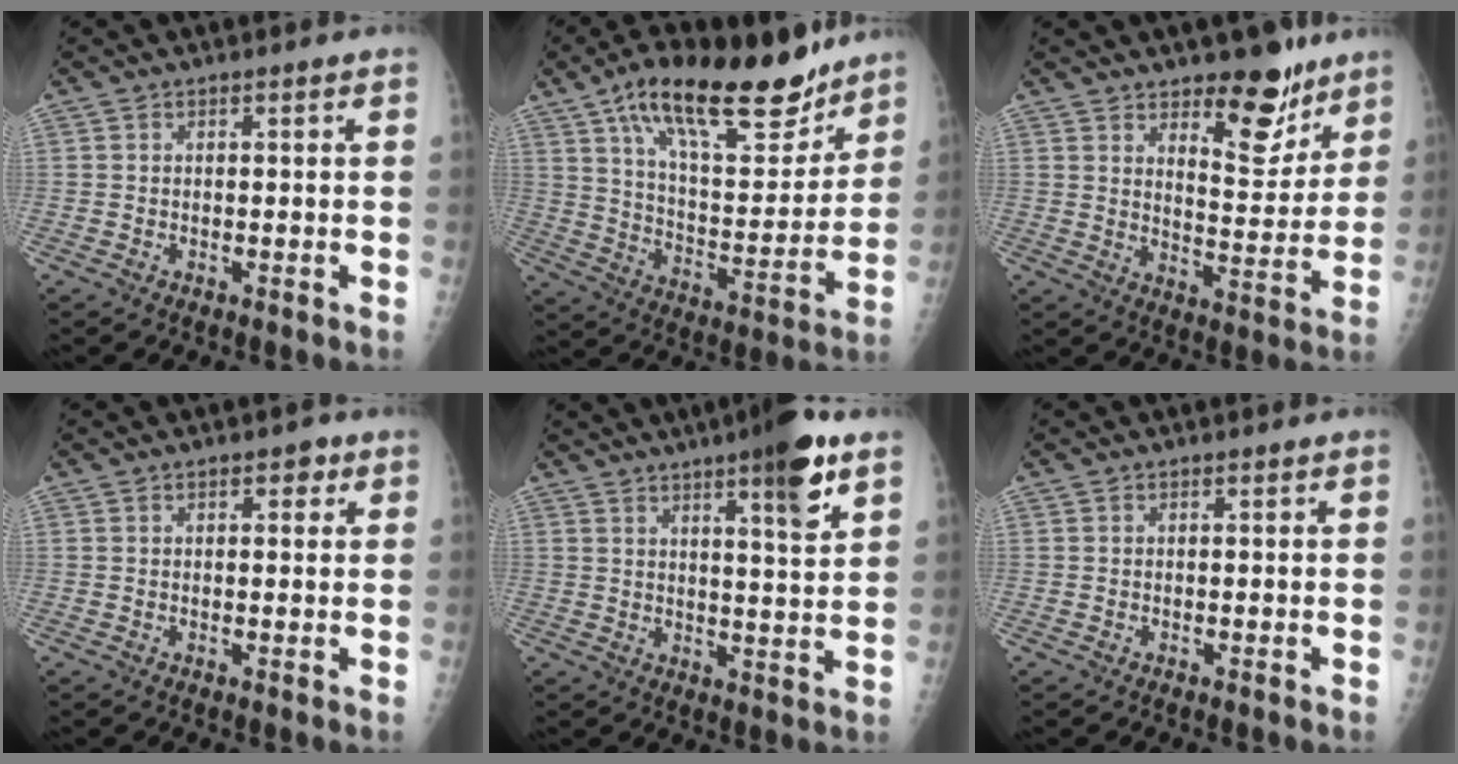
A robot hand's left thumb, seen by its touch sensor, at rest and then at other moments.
{"total": 23.9, "force": [16.1, 9.0, 15.2], "torque": [-0.205, -0.060, 0.266]}
{"total": 12.5, "force": [8.6, 5.3, 7.4], "torque": [-0.064, -0.063, 0.134]}
{"total": 2.6, "force": [1.2, 1.4, 1.7], "torque": [-0.010, -0.001, 0.014]}
{"total": 11.0, "force": [6.5, 1.7, 8.7], "torque": [-0.116, -0.031, 0.090]}
{"total": 0.0}